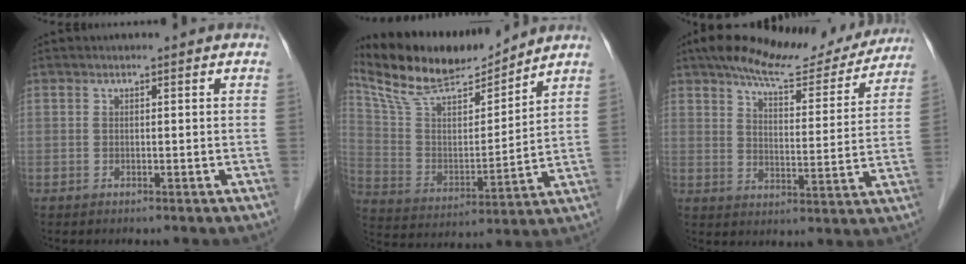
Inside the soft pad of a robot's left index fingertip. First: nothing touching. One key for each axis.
{"total": 15.4, "fx": 14.0, "fy": 2.4, "fz": 5.9, "tx": -0.117, "ty": 0.004, "tz": 0.264}
{"total": 15.9, "fx": 13.9, "fy": 3.9, "fz": 6.6, "tx": -0.092, "ty": -0.001, "tz": 0.191}